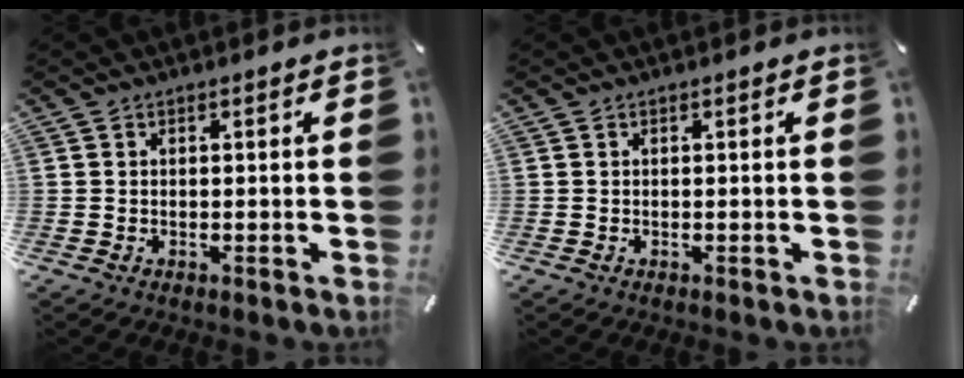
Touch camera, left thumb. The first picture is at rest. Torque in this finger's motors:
{"motor_torque": [0.00, 0.00, 0.00, 0.00, 0.00]}